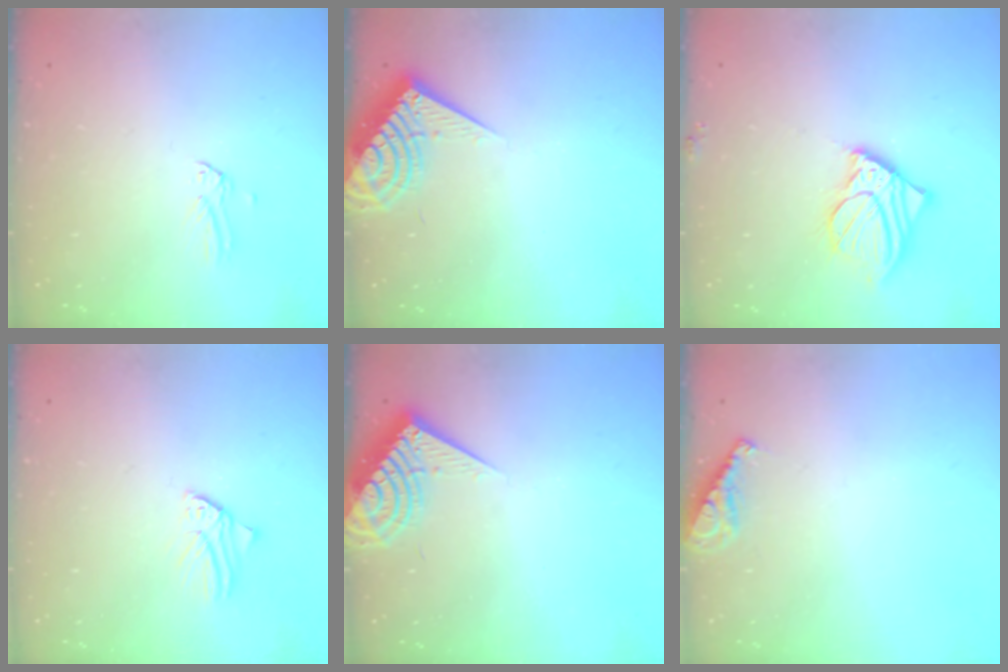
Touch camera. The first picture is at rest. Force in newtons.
{"total": 9.5, "press": 9.5, "slide": 0.8}
{"total": 12.3, "press": 12.0, "slide": 2.3}
{"total": 1.6, "press": 1.6, "slide": 0.2}
{"total": 9.5, "press": 9.5, "slide": 0.8}
{"total": 7.3, "press": 7.3, "slide": 0.7}